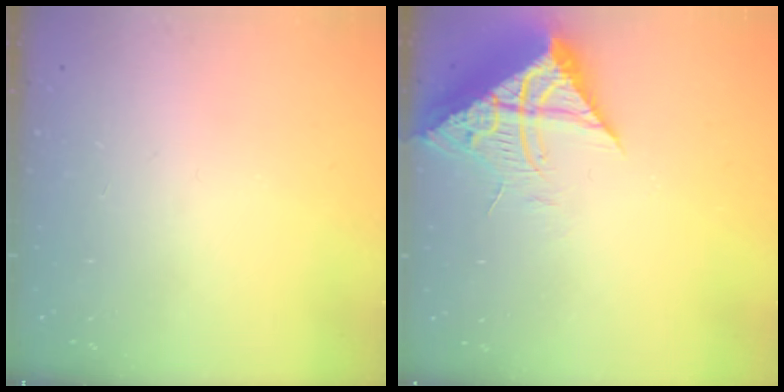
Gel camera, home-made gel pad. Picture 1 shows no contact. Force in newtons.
{"total": 11.8, "press": 11.7, "slide": 1.2}